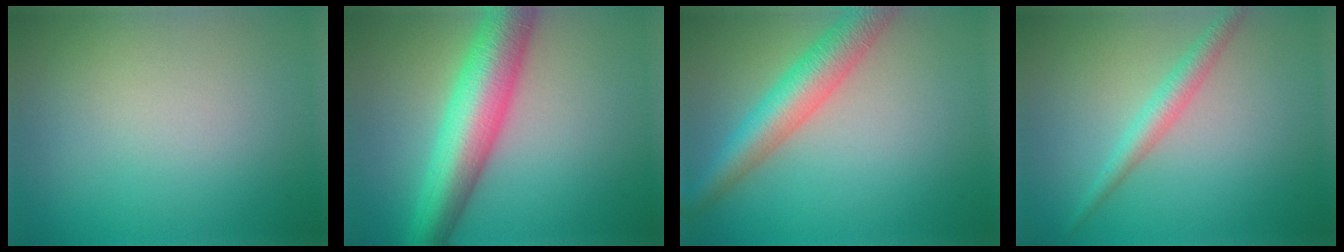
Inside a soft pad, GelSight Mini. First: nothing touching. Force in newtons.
{"total": 8.5, "press": 8.5, "slide": 0.1}
{"total": 5.3, "press": 5.3, "slide": 0.2}
{"total": 2.3, "press": 2.3, "slide": 0.1}